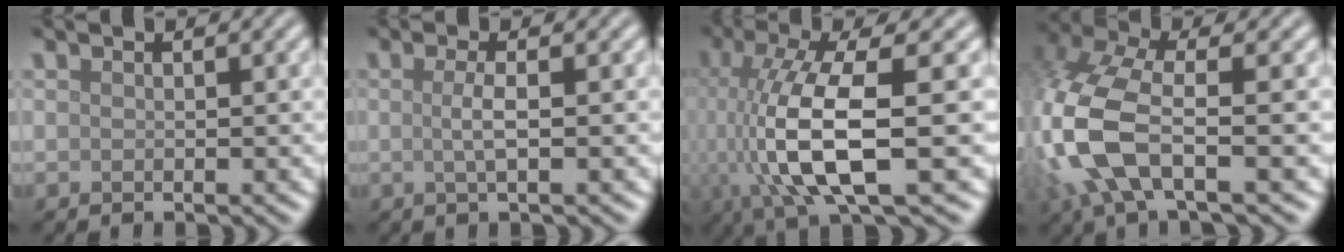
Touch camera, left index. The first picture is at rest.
{"total": 1.9, "force": [0.0, 0.5, 1.9], "torque": [-0.035, 0.002, -0.003]}
{"total": 10.4, "force": [-0.9, 3.0, 9.9], "torque": [-0.199, -0.002, -0.016]}
{"total": 8.3, "force": [-1.4, 3.9, 7.2], "torque": [-0.179, 0.000, -0.041]}